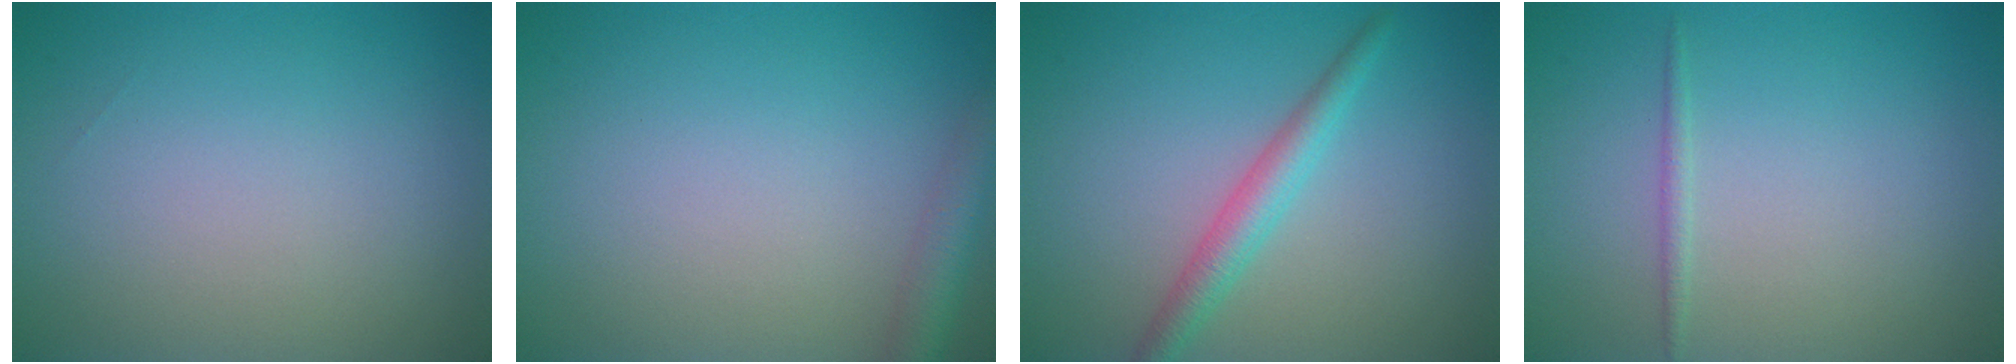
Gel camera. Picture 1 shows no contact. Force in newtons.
{"total": 2.9, "press": 2.9, "slide": 0.1}
{"total": 2.7, "press": 2.7, "slide": 0.1}
{"total": 0.7, "press": 0.7, "slide": 0.0}